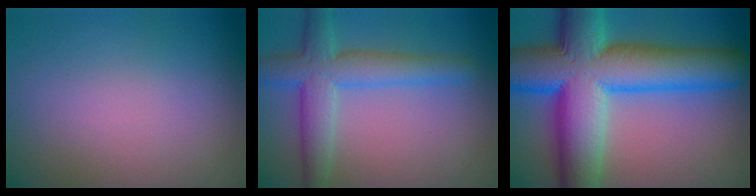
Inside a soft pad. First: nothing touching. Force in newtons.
{"total": 5.4, "press": 5.4, "slide": 0.3}
{"total": 15.3, "press": 15.3, "slide": 0.3}